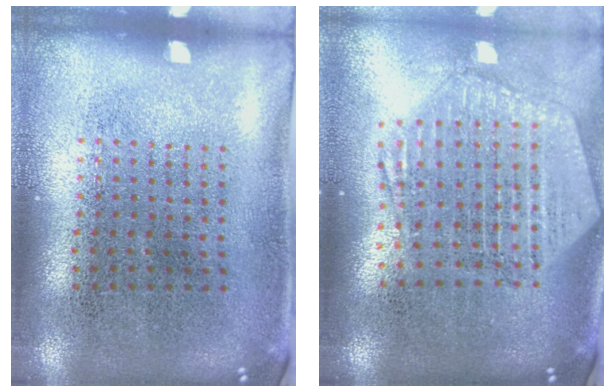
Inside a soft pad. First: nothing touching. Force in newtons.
{"total": 2.4, "press": 2.1, "slide": 1.2}